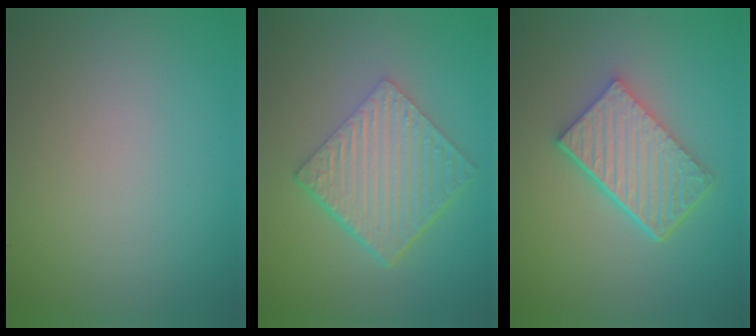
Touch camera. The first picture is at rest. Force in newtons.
{"total": 6.5, "press": 4.4, "slide": 4.7}
{"total": 6.2, "press": 4.5, "slide": 4.2}